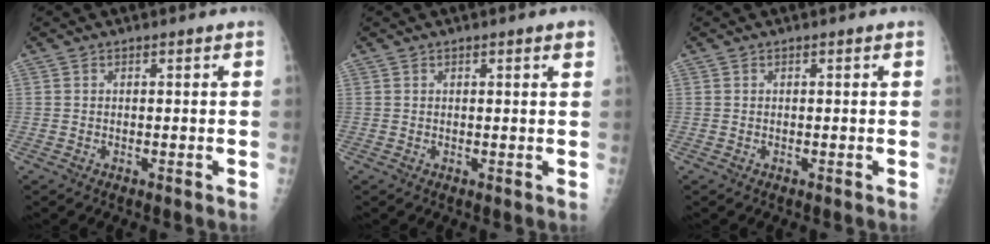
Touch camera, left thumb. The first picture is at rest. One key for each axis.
{"total": 1.8, "fx": 1.0, "fy": 0.3, "fz": 1.4, "tx": -0.020, "ty": -0.002, "tz": 0.011}
{"total": 0.0}